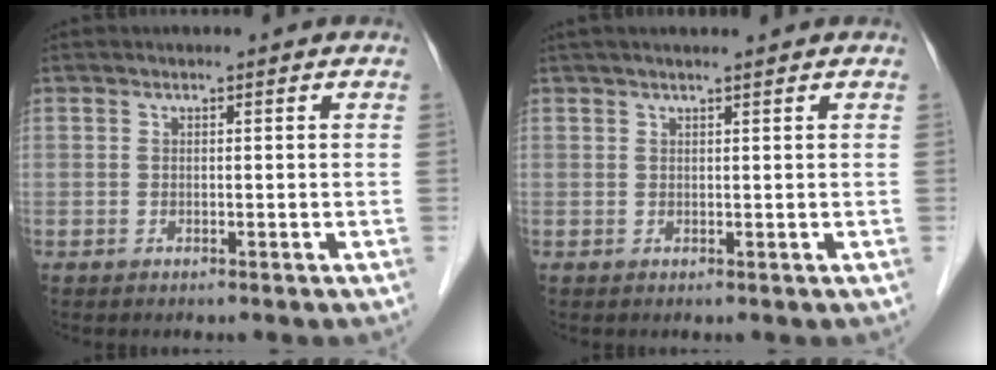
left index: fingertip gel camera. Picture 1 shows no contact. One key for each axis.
{"total": 5.0, "fx": 4.2, "fy": 0.1, "fz": 2.7, "tx": -0.038, "ty": 0.032, "tz": 0.063}